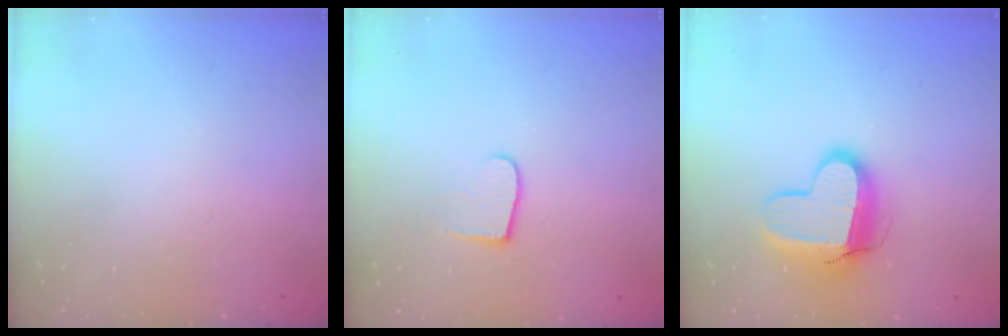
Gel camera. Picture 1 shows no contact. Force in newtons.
{"total": 6.6, "press": 6.6, "slide": 0.6}
{"total": 13.4, "press": 13.3, "slide": 1.3}